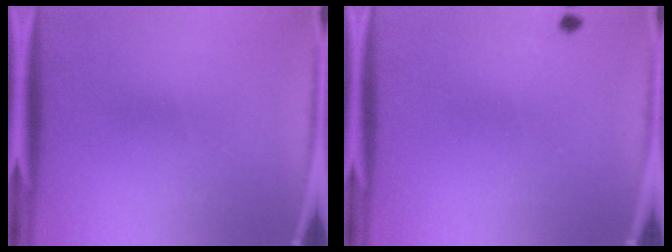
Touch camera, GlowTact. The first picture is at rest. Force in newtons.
{"total": 0.7}